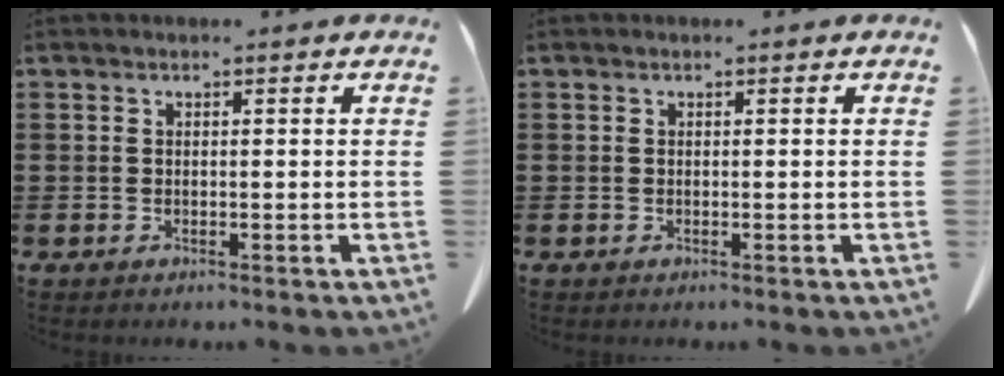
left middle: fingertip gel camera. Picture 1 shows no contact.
{"total": 0.0}